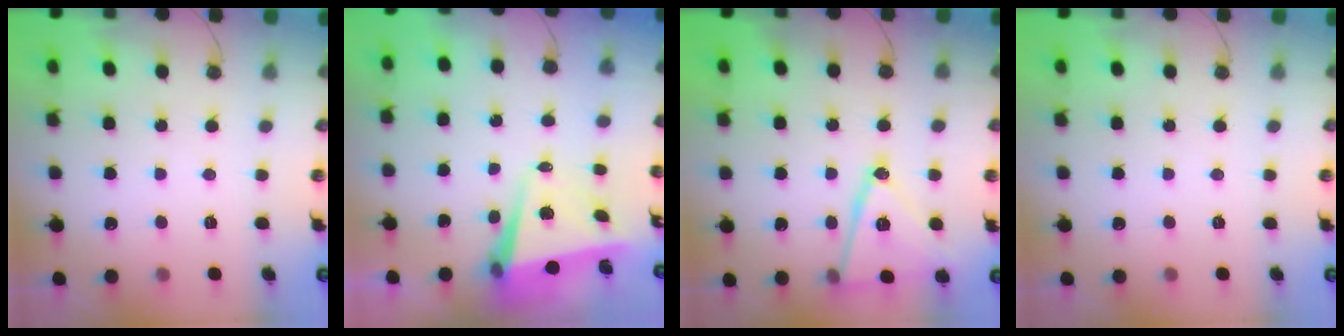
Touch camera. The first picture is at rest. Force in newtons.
{"total": 5.7, "press": 5.5, "slide": 1.4}
{"total": 16.9, "press": 16.5, "slide": 3.5}
{"total": 0.0}